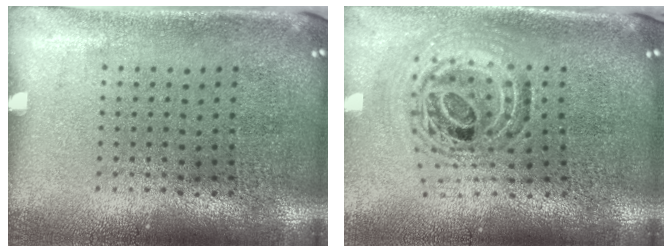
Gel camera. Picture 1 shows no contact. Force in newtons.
{"total": 1.2, "press": 1.1, "slide": 0.5}